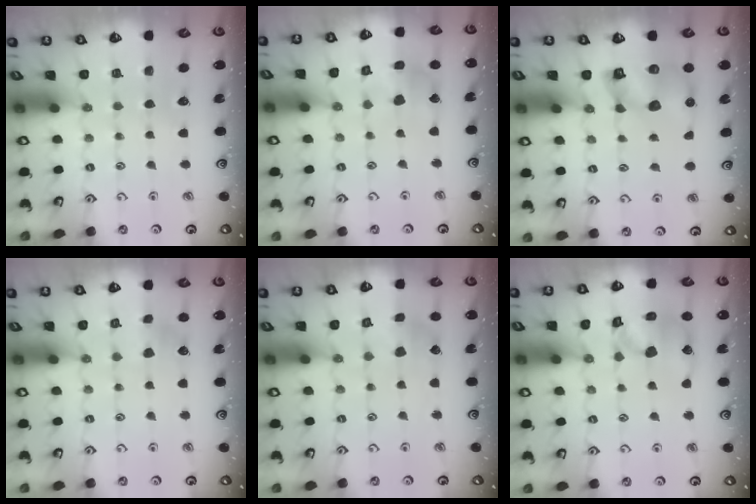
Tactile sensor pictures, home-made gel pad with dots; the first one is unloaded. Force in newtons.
{"total": 9.8, "press": 9.7, "slide": 1.3}
{"total": 10.6, "press": 10.4, "slide": 1.8}
{"total": 3.5, "press": 3.5, "slide": 0.3}
{"total": 4.5, "press": 4.5, "slide": 0.4}
{"total": 13.8, "press": 13.6, "slide": 1.9}